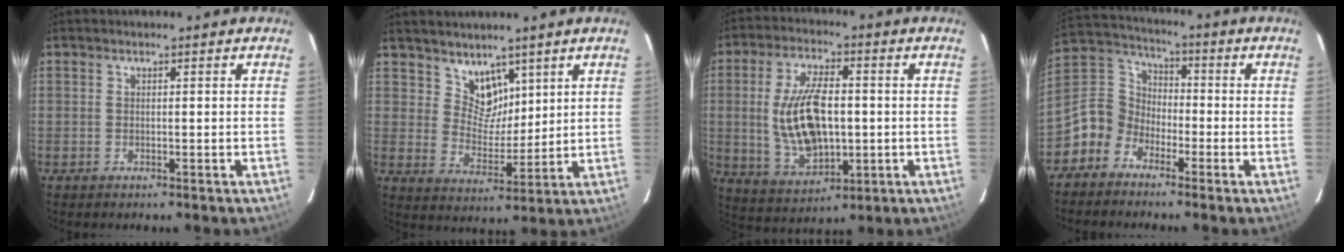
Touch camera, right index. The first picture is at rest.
{"total": 6.6, "force": [4.8, 4.2, 1.7], "torque": [-0.018, 0.002, 0.095]}
{"total": 14.8, "force": [-0.2, 7.3, 12.9], "torque": [-0.259, -0.002, 0.012]}
{"total": 7.9, "force": [-4.7, 6.1, 1.6], "torque": [-0.041, 0.038, -0.115]}